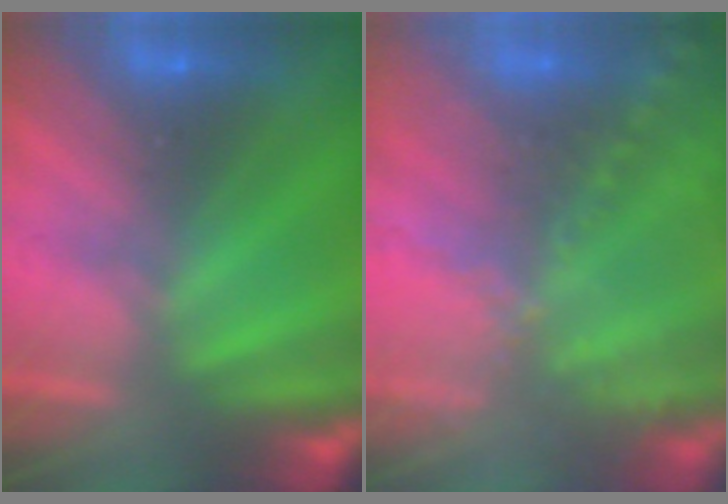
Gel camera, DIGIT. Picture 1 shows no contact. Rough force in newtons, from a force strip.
{"total": 9.1}